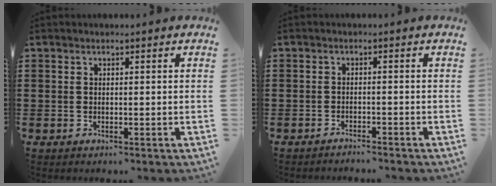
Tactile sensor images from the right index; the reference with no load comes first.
{"total": 1.4, "force": [-1.4, -0.1, 0.2], "torque": [-0.007, 0.003, -0.029]}